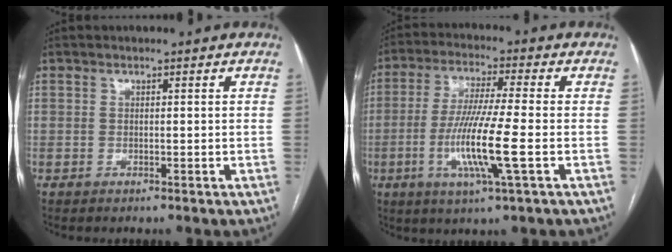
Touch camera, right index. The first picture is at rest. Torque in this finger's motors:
{"motor_torque": [1.51, -0.13, 0.43, 0.20]}